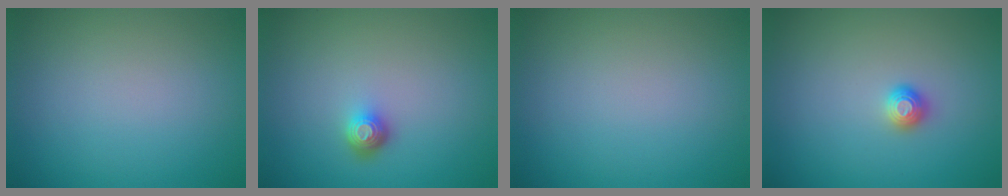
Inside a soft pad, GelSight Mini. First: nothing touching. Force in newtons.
{"total": 1.7, "press": 1.3, "slide": 1.1}
{"total": 0.0}
{"total": 1.1, "press": 1.1, "slide": 0.1}